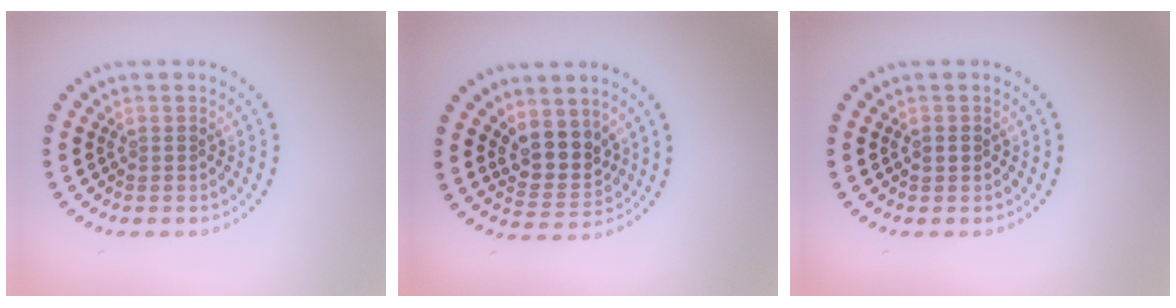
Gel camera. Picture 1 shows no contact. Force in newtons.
{"total": 3.5, "press": 3.0, "slide": 1.8}
{"total": 1.1, "press": 1.1, "slide": 0.1}